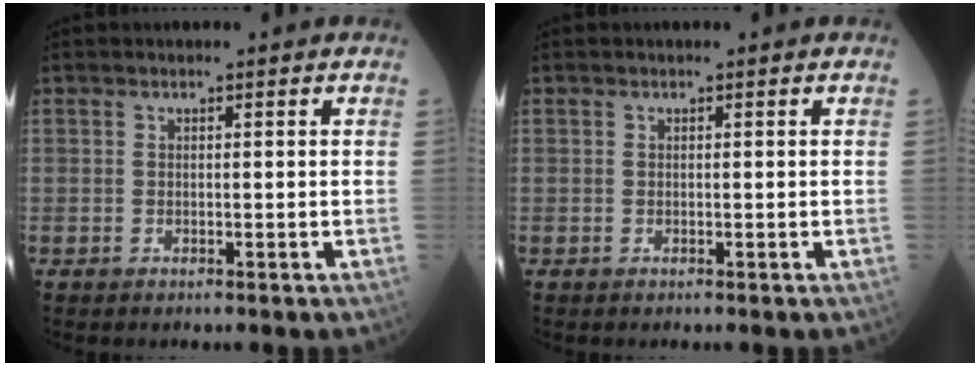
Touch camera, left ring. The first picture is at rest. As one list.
[{"total": 0.0}]